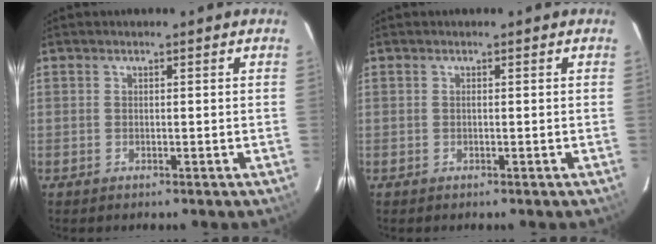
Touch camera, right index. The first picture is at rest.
{"total": 0.0}